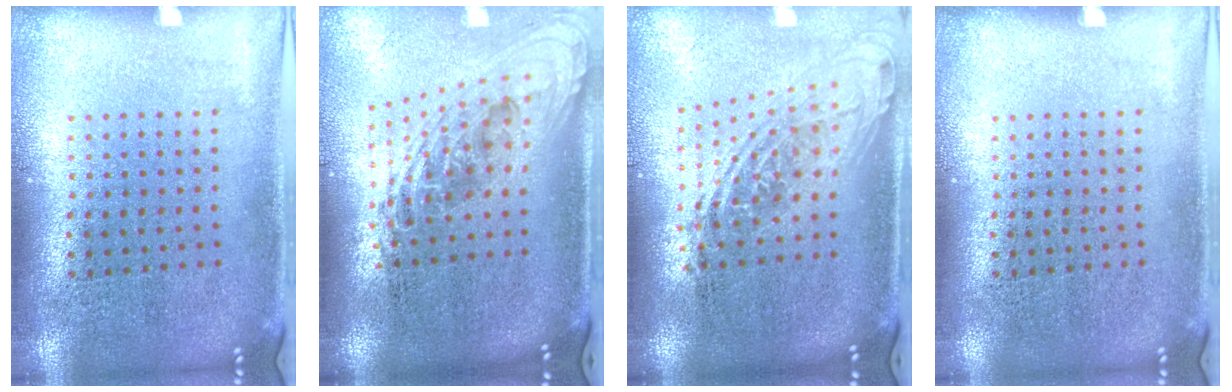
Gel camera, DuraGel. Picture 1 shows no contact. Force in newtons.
{"total": 2.2, "press": 1.6, "slide": 1.6}
{"total": 1.9, "press": 1.5, "slide": 1.2}
{"total": 0.0}